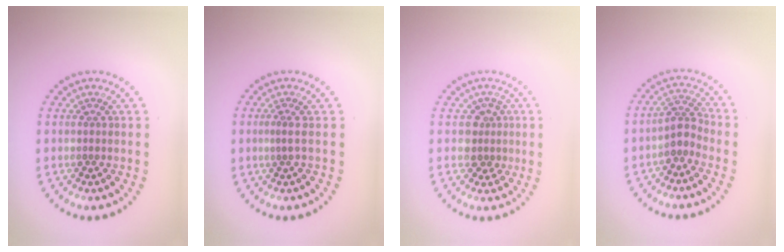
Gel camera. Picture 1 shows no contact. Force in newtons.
{"total": 0.9, "press": 0.3, "slide": 0.9}
{"total": 2.3, "press": 1.9, "slide": 1.4}
{"total": 2.3, "press": 1.7, "slide": 1.6}